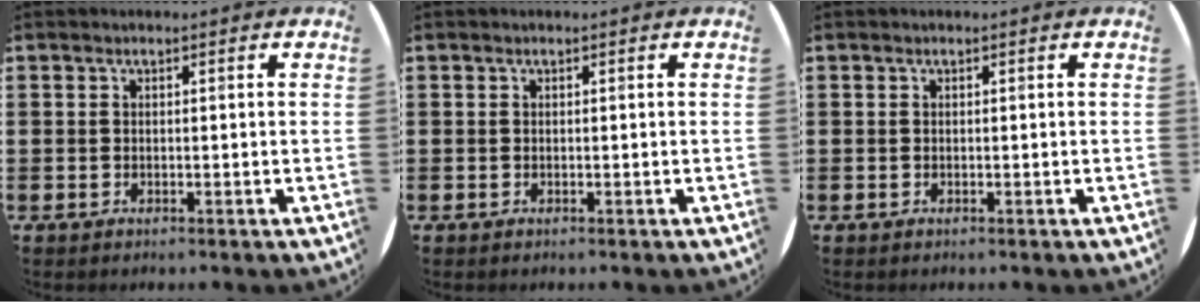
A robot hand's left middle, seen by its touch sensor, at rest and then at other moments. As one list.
[{"total": 0.0}, {"total": 0.0}]